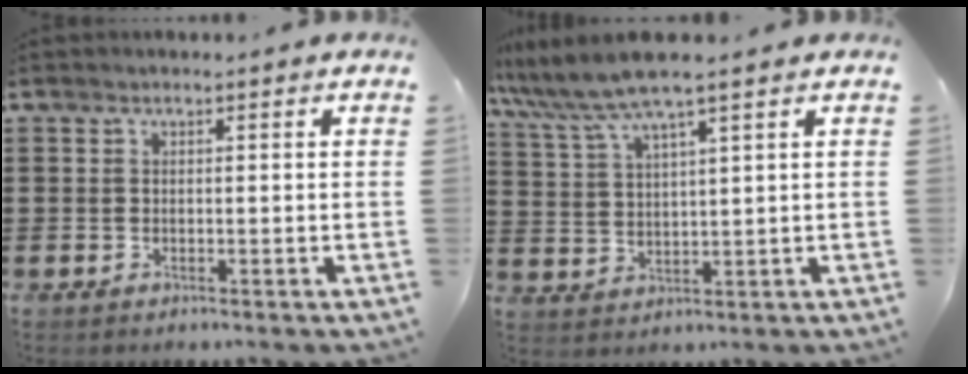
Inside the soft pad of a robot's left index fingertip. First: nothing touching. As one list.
[{"total": 6.1, "force": [4.9, 0.3, 3.7], "torque": [-0.087, -0.013, 0.085]}]